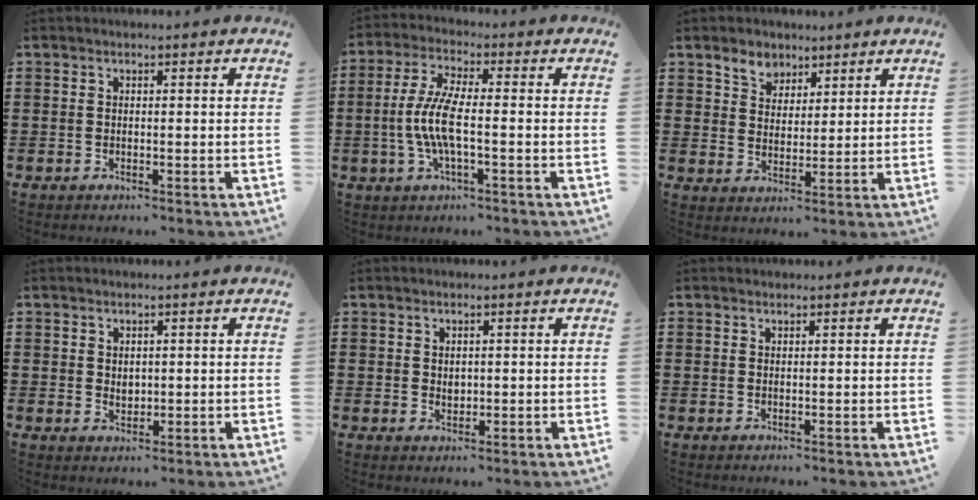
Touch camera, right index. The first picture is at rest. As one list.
[{"total": 7.2, "force": [-1.3, 2.0, 6.8], "torque": [-0.162, -0.013, -0.035]}, {"total": 4.3, "force": [3.1, 2.9, 0.6], "torque": [-0.029, 0.009, 0.059]}, {"total": 1.4, "force": [0.7, 1.1, 0.5], "torque": [-0.012, 0.006, 0.013]}, {"total": 1.2, "force": [0.6, 0.9, 0.4], "torque": [-0.010, 0.006, 0.011]}, {"total": 0.6, "force": [0.5, 0.3, 0.0], "torque": [0.000, 0.002, 0.011]}]